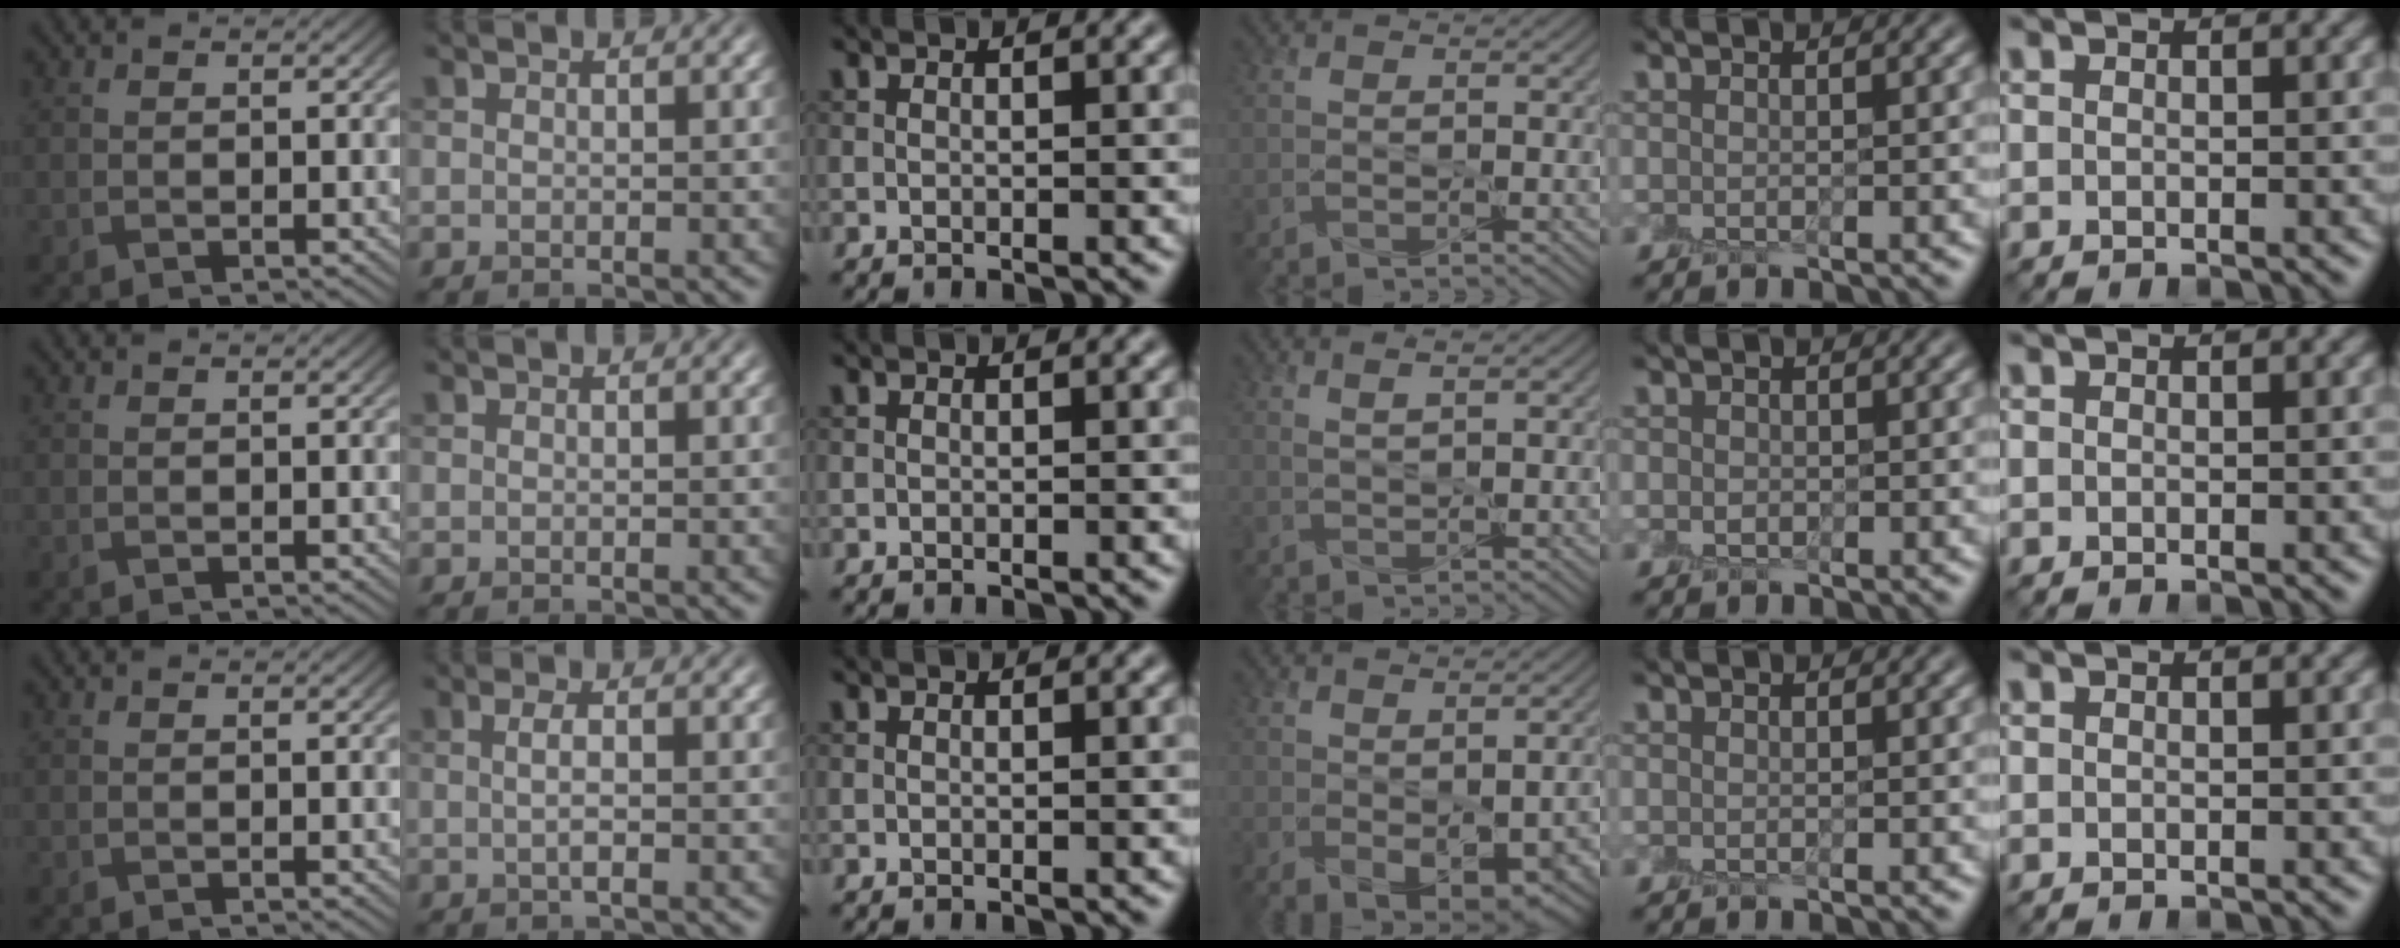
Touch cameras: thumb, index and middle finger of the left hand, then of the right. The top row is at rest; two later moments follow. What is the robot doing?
{"motion": "peel", "object": "small bumper sticker"}